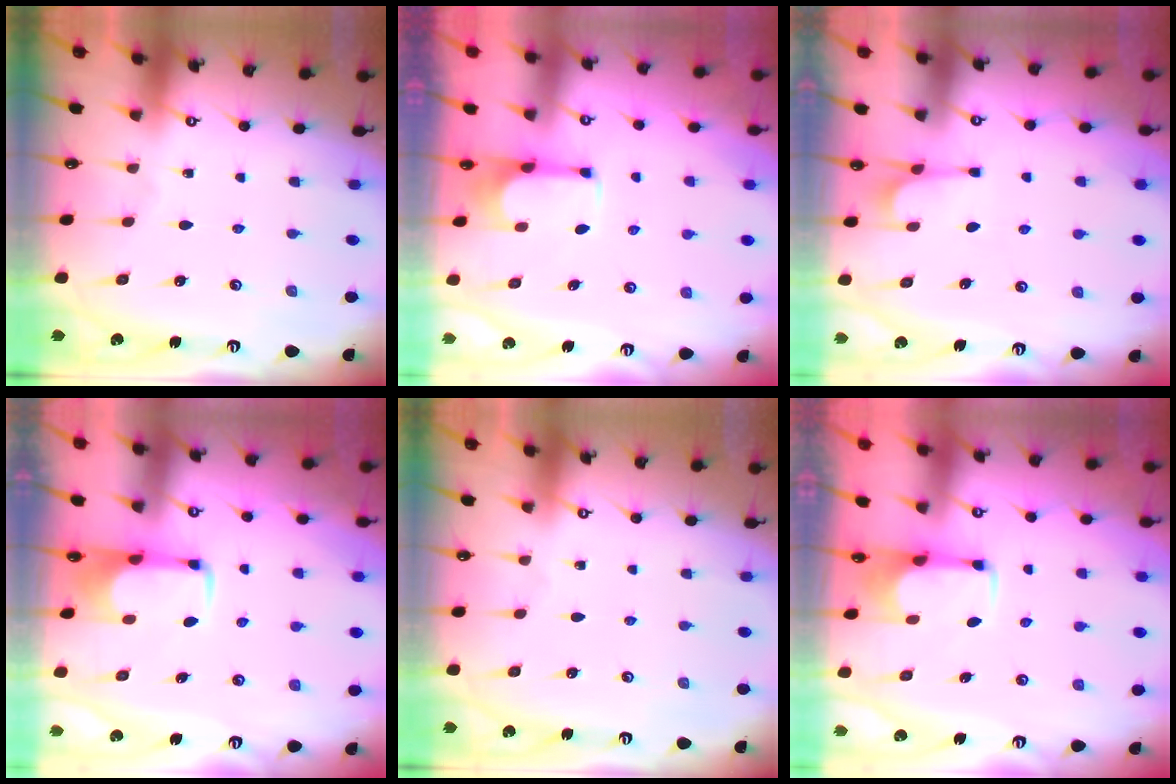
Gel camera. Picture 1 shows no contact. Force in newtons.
{"total": 5.1, "press": 5.0, "slide": 0.6}
{"total": 2.8, "press": 2.7, "slide": 0.9}
{"total": 2.0, "press": 2.0, "slide": 0.4}
{"total": 0.0}
{"total": 2.5, "press": 2.3, "slide": 0.9}